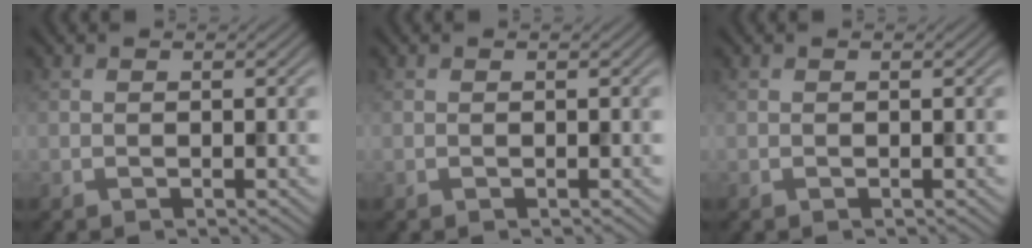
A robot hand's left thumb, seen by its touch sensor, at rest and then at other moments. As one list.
[{"total": 0.0}, {"total": 0.0}]